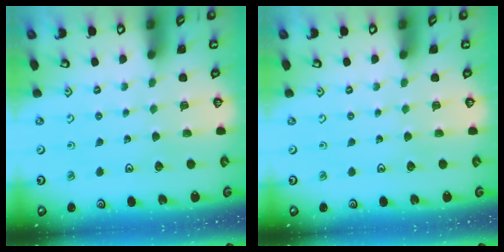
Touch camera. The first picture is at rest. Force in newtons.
{"total": 0.0}